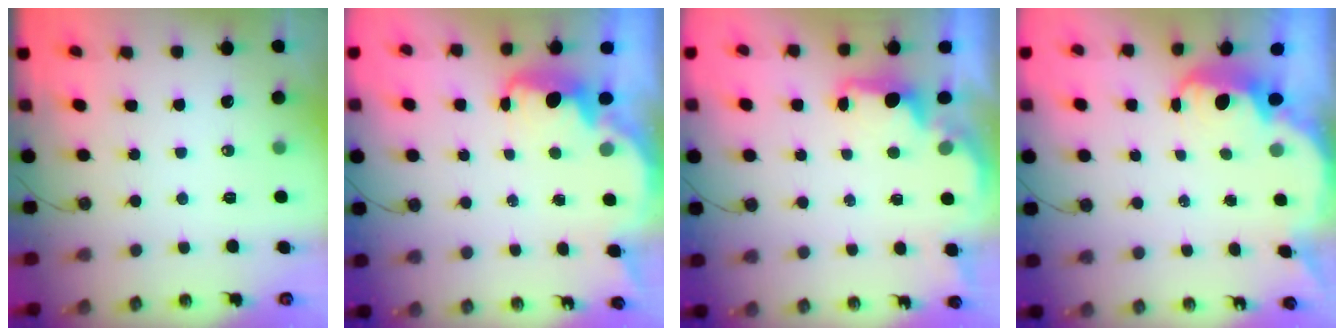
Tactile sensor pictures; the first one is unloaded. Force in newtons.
{"total": 2.7, "press": 2.7, "slide": 0.4}
{"total": 2.7, "press": 2.6, "slide": 0.6}
{"total": 2.8, "press": 2.8, "slide": 0.6}